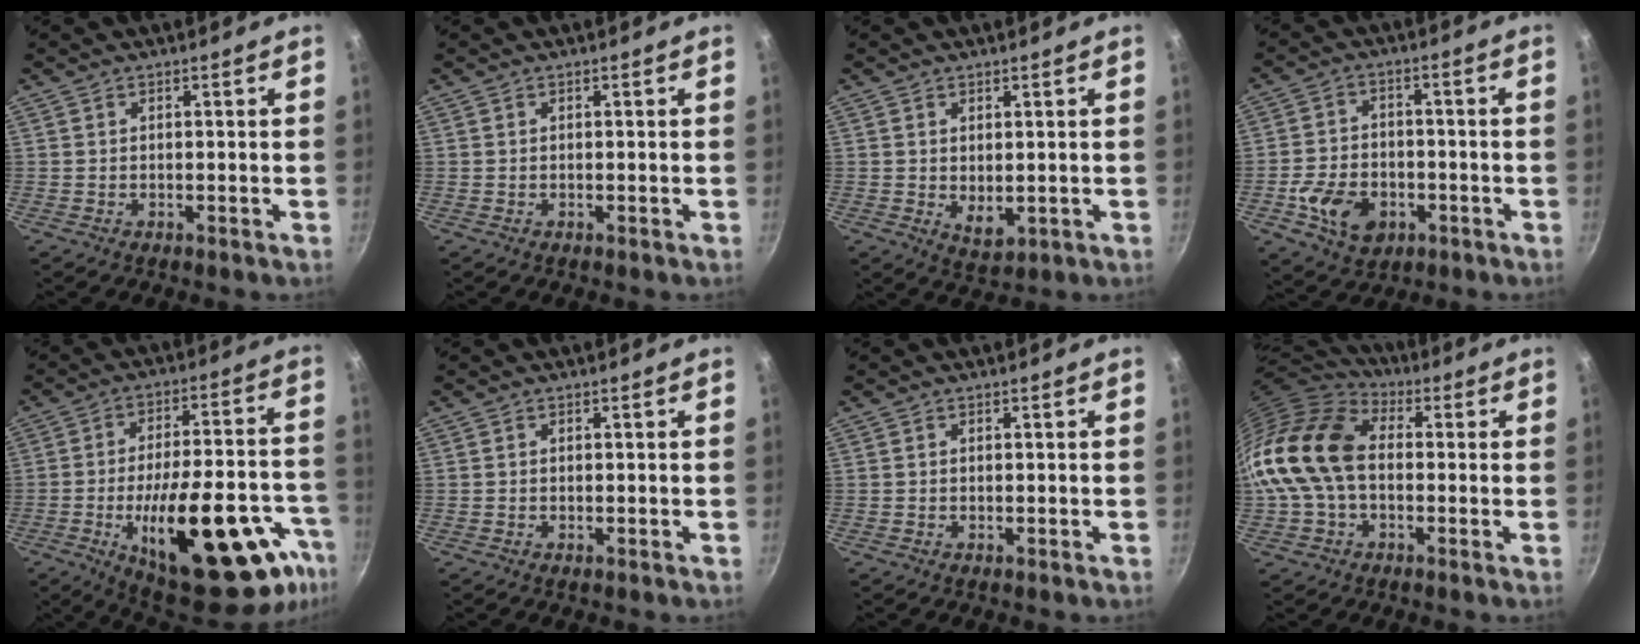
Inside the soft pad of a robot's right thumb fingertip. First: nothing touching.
{"total": 0.0}
{"total": 4.0, "force": [0.5, 2.4, 3.1], "torque": [-0.044, -0.017, 0.015]}
{"total": 10.8, "force": [-3.9, 7.7, 6.4], "torque": [-0.101, 0.022, -0.063]}
{"total": 30.4, "force": [-12.2, 12.0, 25.1], "torque": [-0.305, 0.039, -0.165]}
{"total": 0.0}
{"total": 0.0}
{"total": 17.7, "force": [-0.2, 12.4, 12.7], "torque": [-0.235, 0.037, -0.017]}